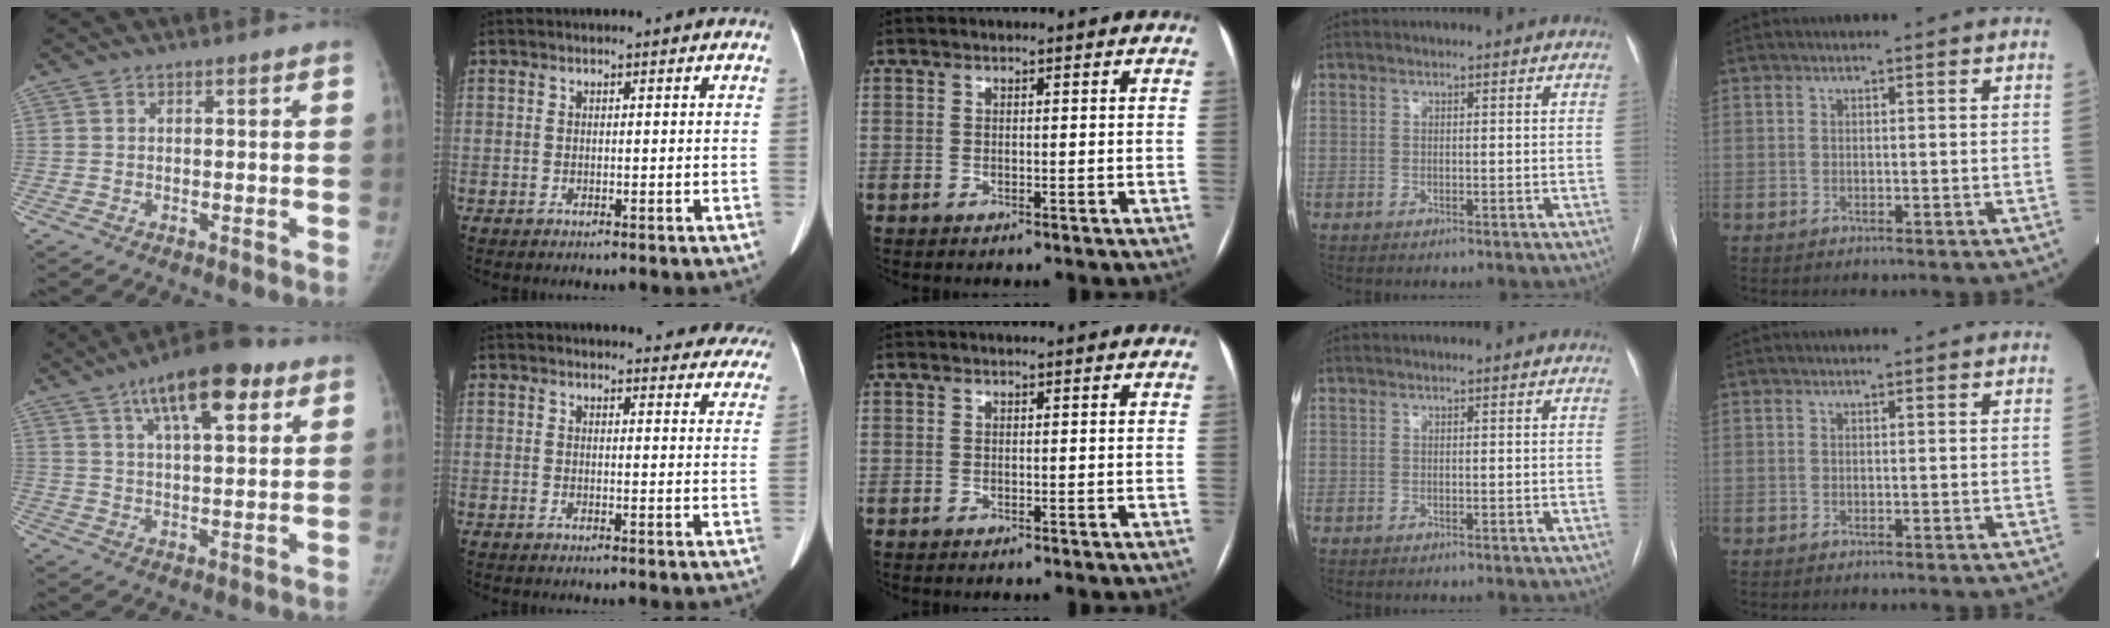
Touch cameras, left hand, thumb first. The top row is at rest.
{"thumb": {"total": 14.8, "force": [7.7, 5.4, 11.4], "torque": [-0.154, -0.015, 0.118]}, "index": {"total": 20.0, "force": [18.9, 4.8, 4.5], "torque": [-0.035, -0.049, 0.193]}}